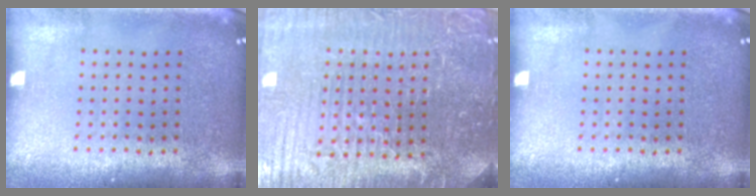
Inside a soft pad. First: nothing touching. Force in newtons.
{"total": 5.5, "press": 5.1, "slide": 2.0}
{"total": 0.0}